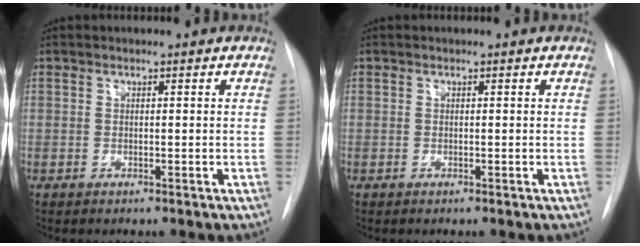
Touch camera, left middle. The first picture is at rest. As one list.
[{"total": 0.0}]